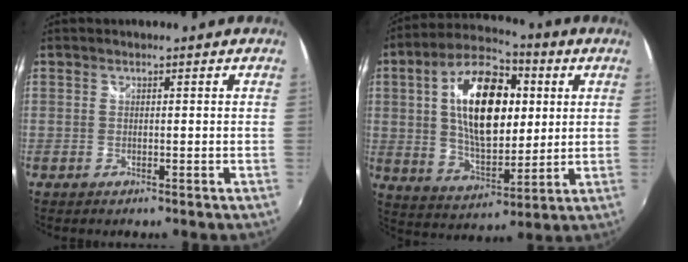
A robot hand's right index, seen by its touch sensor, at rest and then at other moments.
{"total": 18.8, "force": [4.0, 9.7, 15.6], "torque": [-0.276, 0.029, 0.074]}